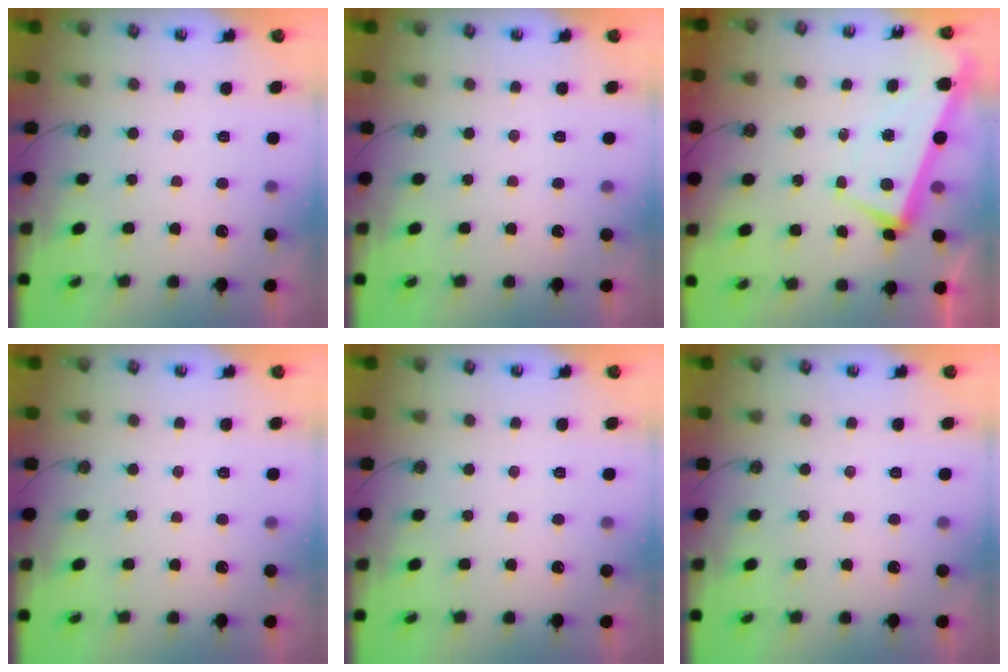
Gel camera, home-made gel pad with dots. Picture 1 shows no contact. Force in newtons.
{"total": 0.0}
{"total": 0.9, "press": 0.0, "slide": 0.9}
{"total": 0.0}
{"total": 0.0}
{"total": 0.0}